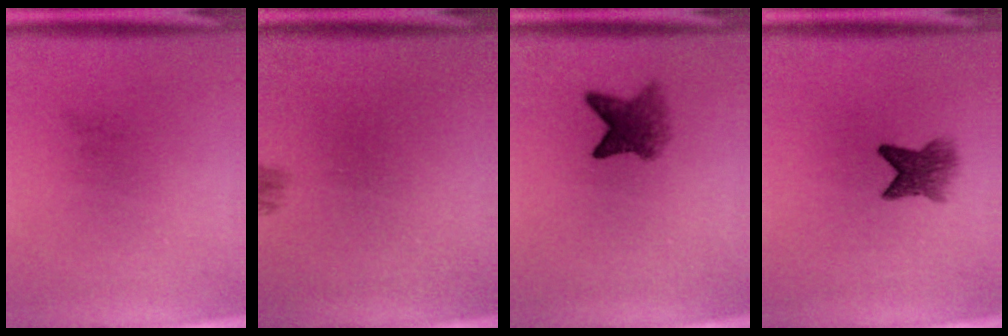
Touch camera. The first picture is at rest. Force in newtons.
{"total": 1.6}
{"total": 4.4}
{"total": 4.2}